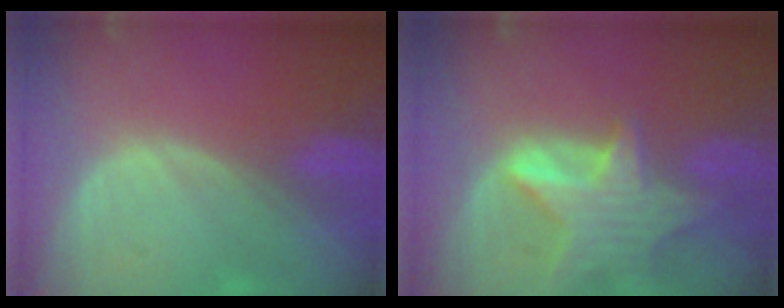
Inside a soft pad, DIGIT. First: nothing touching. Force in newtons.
{"total": 8.4, "press": 7.6, "slide": 3.6}